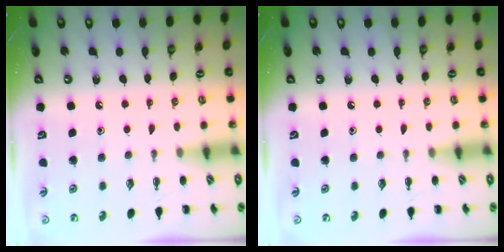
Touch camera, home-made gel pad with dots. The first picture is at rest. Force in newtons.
{"total": 0.0}